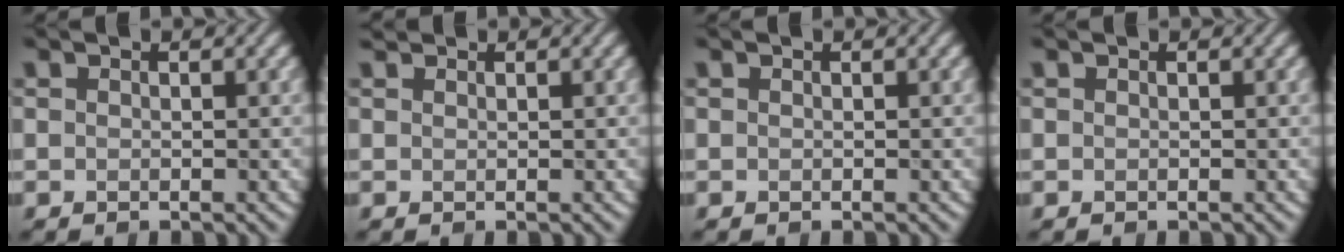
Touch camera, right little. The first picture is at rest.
{"total": 0.8, "force": [0.8, 0.1, 0.1], "torque": [-0.007, 0.001, 0.013]}
{"total": 0.0}
{"total": 0.0}